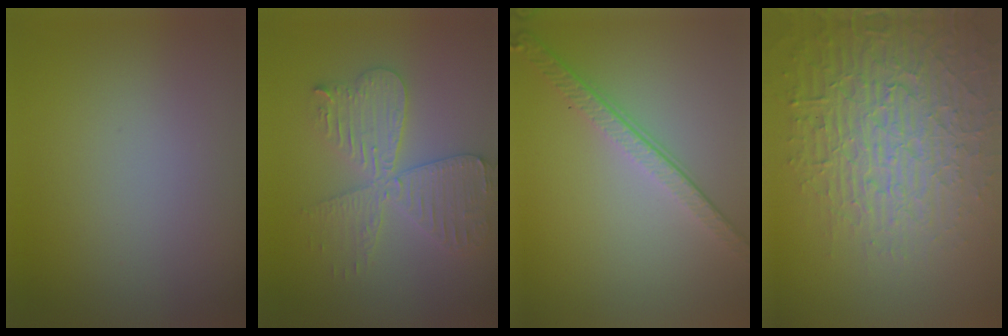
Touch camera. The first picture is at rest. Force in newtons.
{"total": 5.7, "press": 5.6, "slide": 0.9}
{"total": 4.0, "press": 2.7, "slide": 2.9}
{"total": 7.4, "press": 7.2, "slide": 1.8}